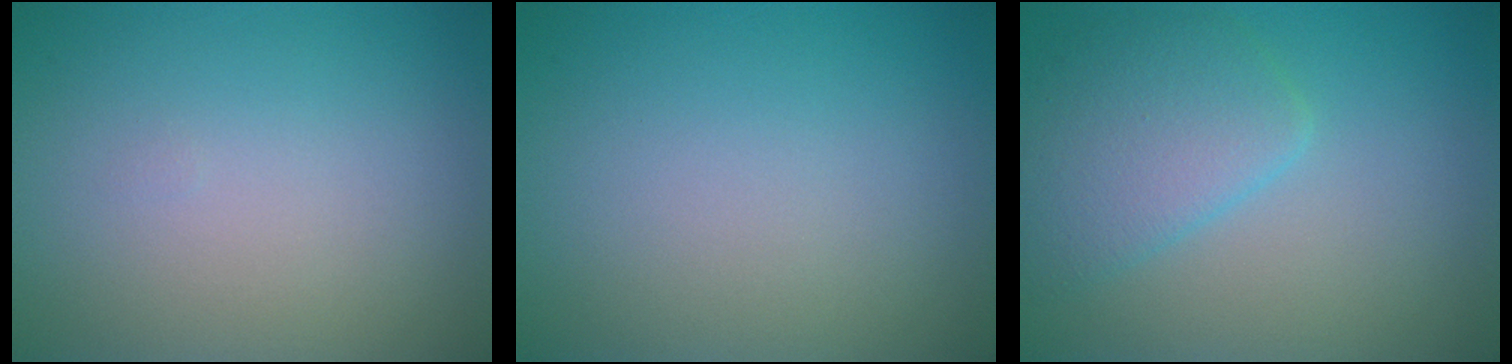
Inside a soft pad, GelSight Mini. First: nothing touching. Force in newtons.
{"total": 0.0}
{"total": 4.2, "press": 4.2, "slide": 0.2}